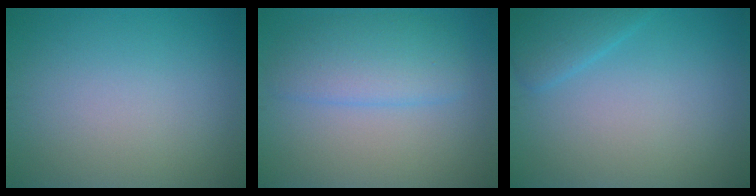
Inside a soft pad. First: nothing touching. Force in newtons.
{"total": 4.0, "press": 4.0, "slide": 0.4}
{"total": 2.2, "press": 2.2, "slide": 0.1}